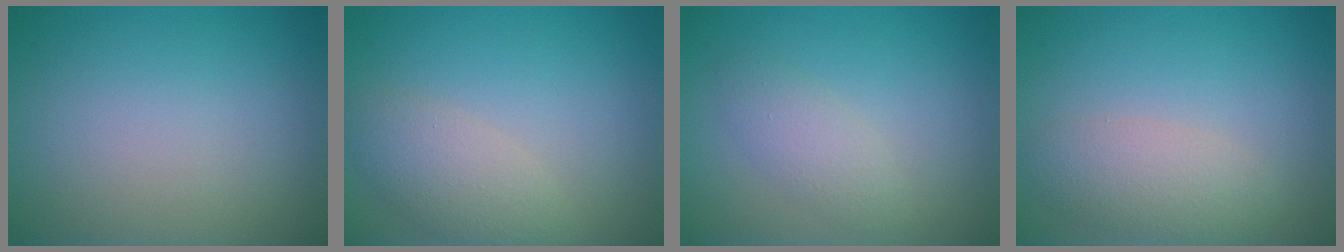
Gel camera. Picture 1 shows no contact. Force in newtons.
{"total": 3.2, "press": 3.2, "slide": 0.2}
{"total": 2.2, "press": 2.2, "slide": 0.2}
{"total": 3.3, "press": 3.2, "slide": 0.0}